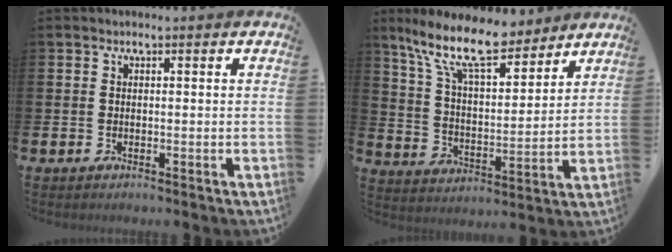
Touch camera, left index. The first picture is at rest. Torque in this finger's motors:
{"motor_torque": [1.10, -1.03, 0.99, 0.21]}